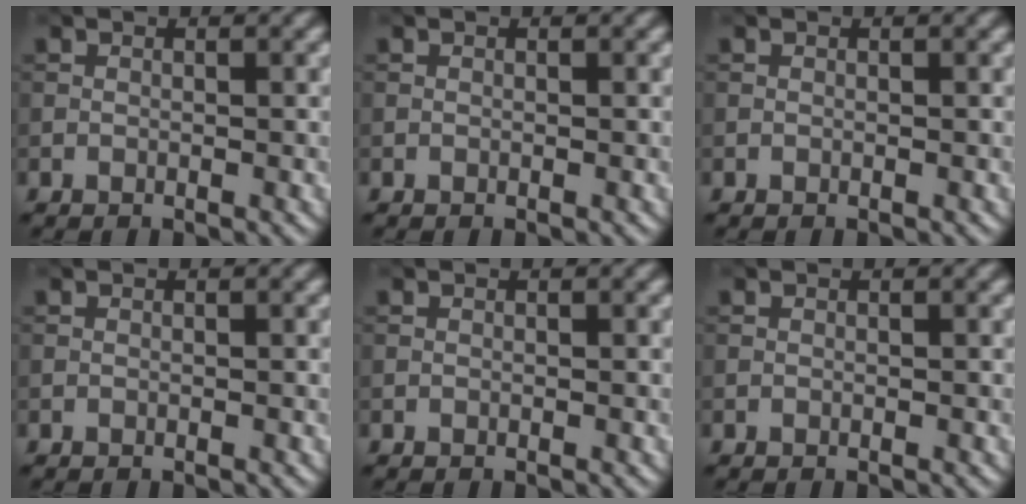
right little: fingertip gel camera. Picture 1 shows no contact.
{"total": 0.0}
{"total": 0.0}
{"total": 0.0}
{"total": 0.0}
{"total": 0.0}